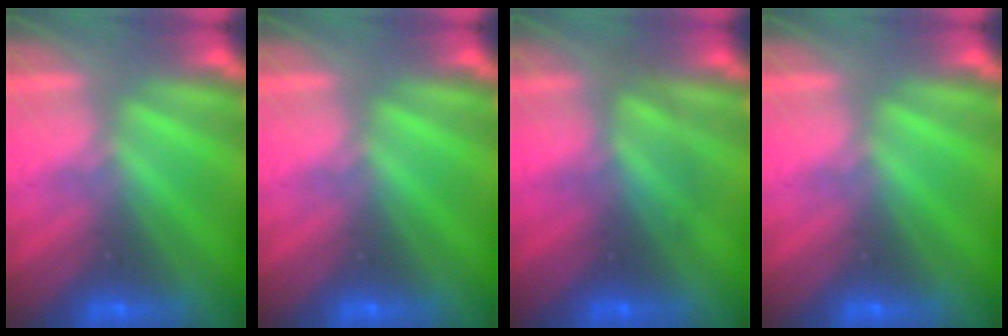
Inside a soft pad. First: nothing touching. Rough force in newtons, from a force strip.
{"total": 0.0}
{"total": 2.5}
{"total": 0.0}